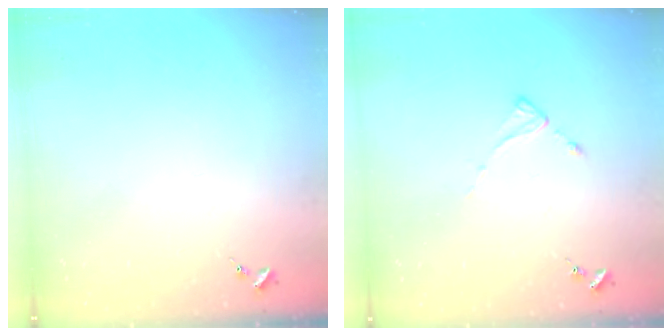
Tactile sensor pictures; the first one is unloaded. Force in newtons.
{"total": 2.6, "press": 2.6, "slide": 0.2}